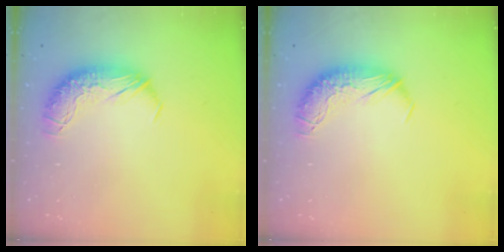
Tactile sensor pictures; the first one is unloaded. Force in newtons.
{"total": 0.0}